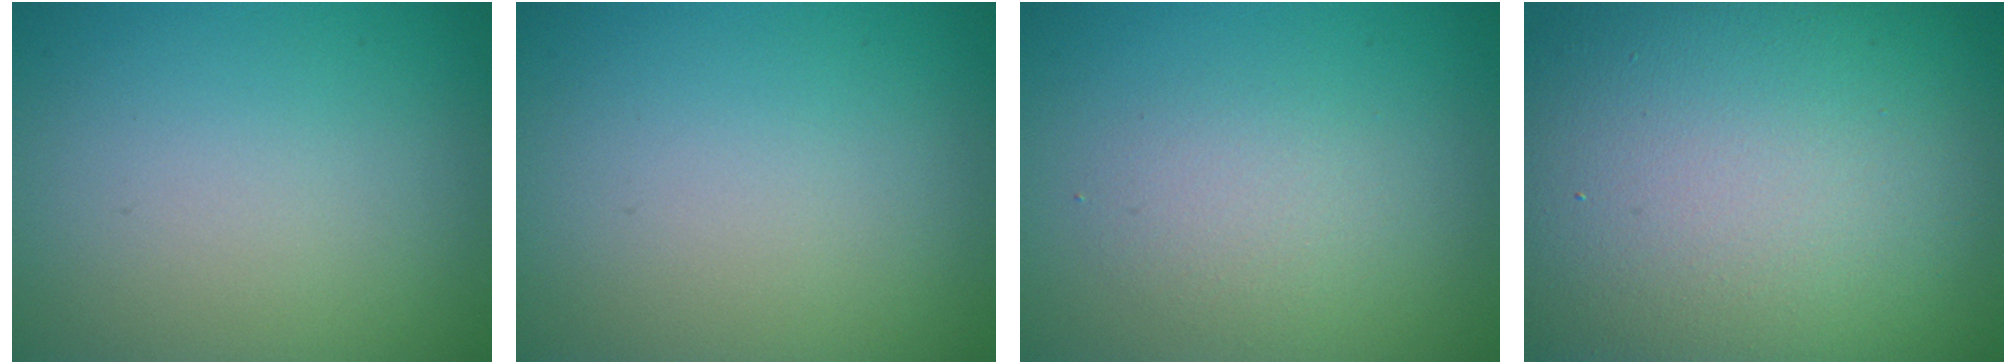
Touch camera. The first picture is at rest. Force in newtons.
{"total": 0.0}
{"total": 2.0, "press": 2.0, "slide": 0.1}
{"total": 19.2, "press": 19.2, "slide": 0.7}